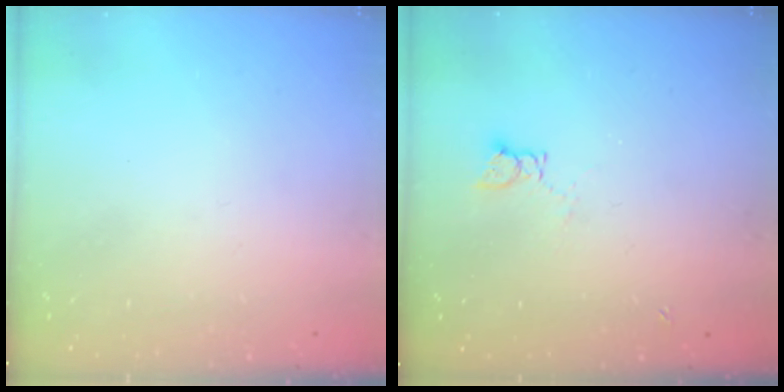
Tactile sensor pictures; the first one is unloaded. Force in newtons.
{"total": 2.2, "press": 2.2, "slide": 0.3}